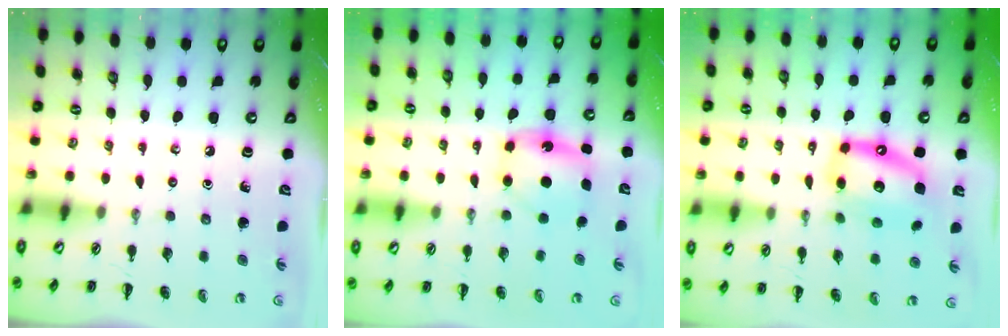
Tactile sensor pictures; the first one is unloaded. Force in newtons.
{"total": 5.5, "press": 5.4, "slide": 0.9}
{"total": 13.8, "press": 13.3, "slide": 3.7}